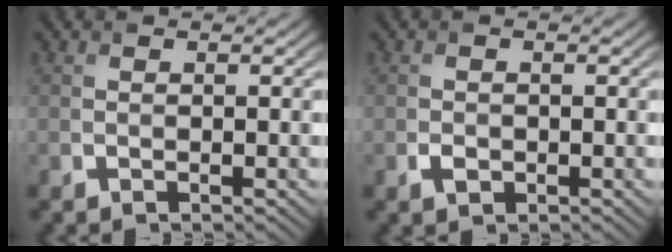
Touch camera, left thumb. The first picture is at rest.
{"total": 1.2, "force": [-0.5, 0.9, 0.6], "torque": [-0.012, -0.005, -0.010]}